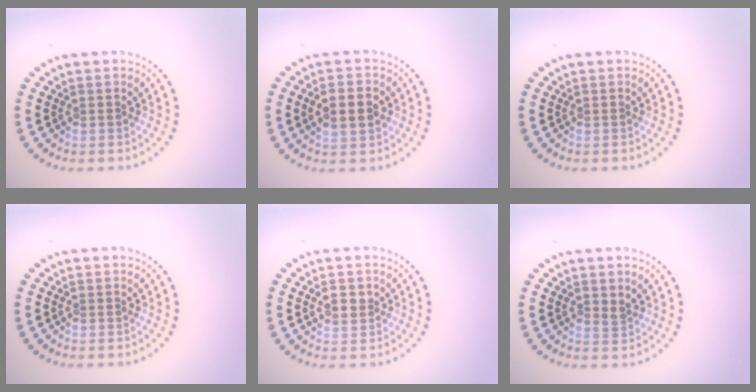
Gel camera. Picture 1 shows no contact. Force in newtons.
{"total": 3.1, "press": 3.1, "slide": 0.2}
{"total": 0.0}
{"total": 0.0}
{"total": 1.5, "press": 1.5, "slide": 0.2}
{"total": 1.0, "press": 0.8, "slide": 0.7}